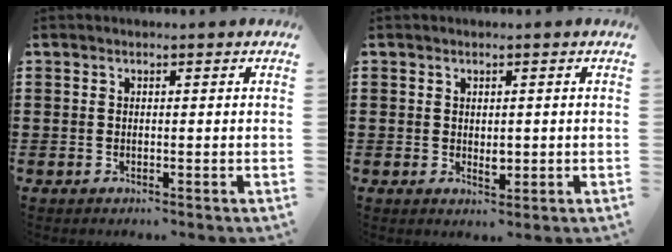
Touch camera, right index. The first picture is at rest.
{"total": 1.9, "force": [0.1, 1.1, 1.6], "torque": [-0.022, 0.000, -0.001]}